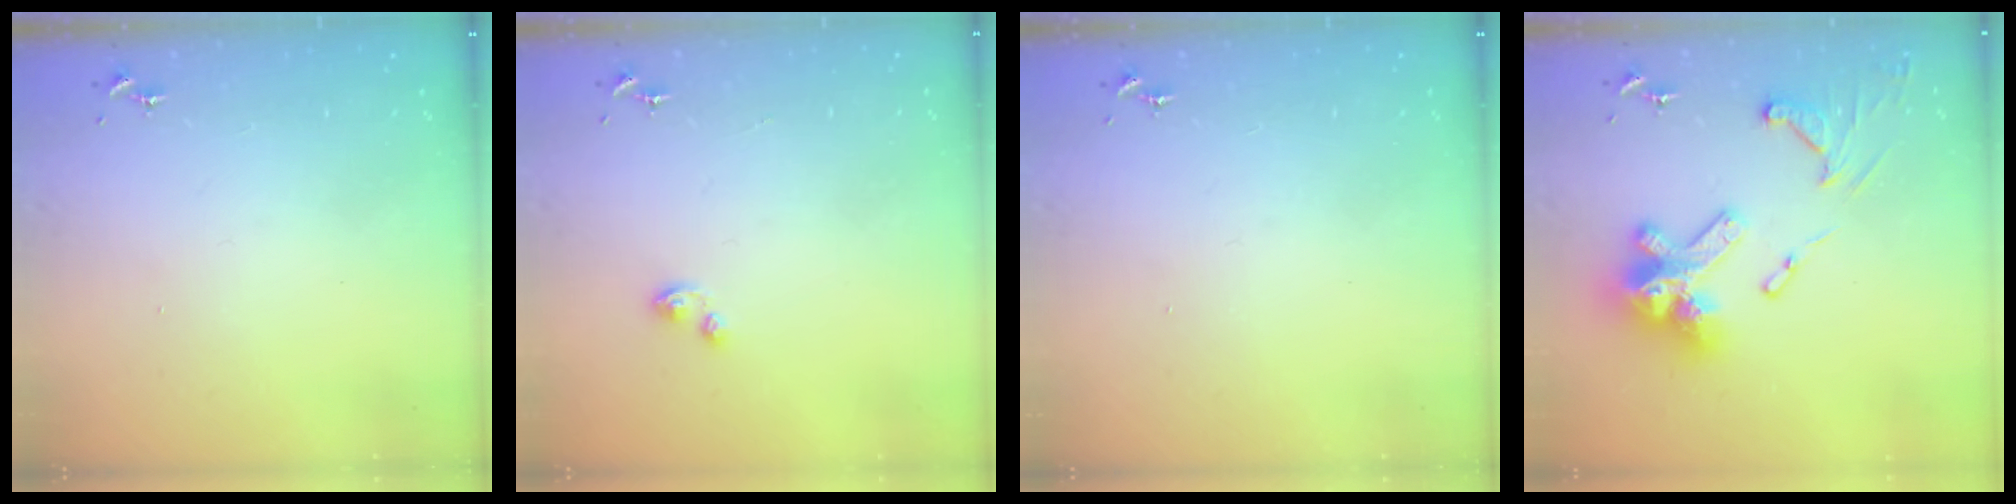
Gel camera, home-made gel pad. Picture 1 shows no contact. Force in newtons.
{"total": 2.9, "press": 2.9, "slide": 0.3}
{"total": 0.0}
{"total": 21.8, "press": 21.8, "slide": 1.7}